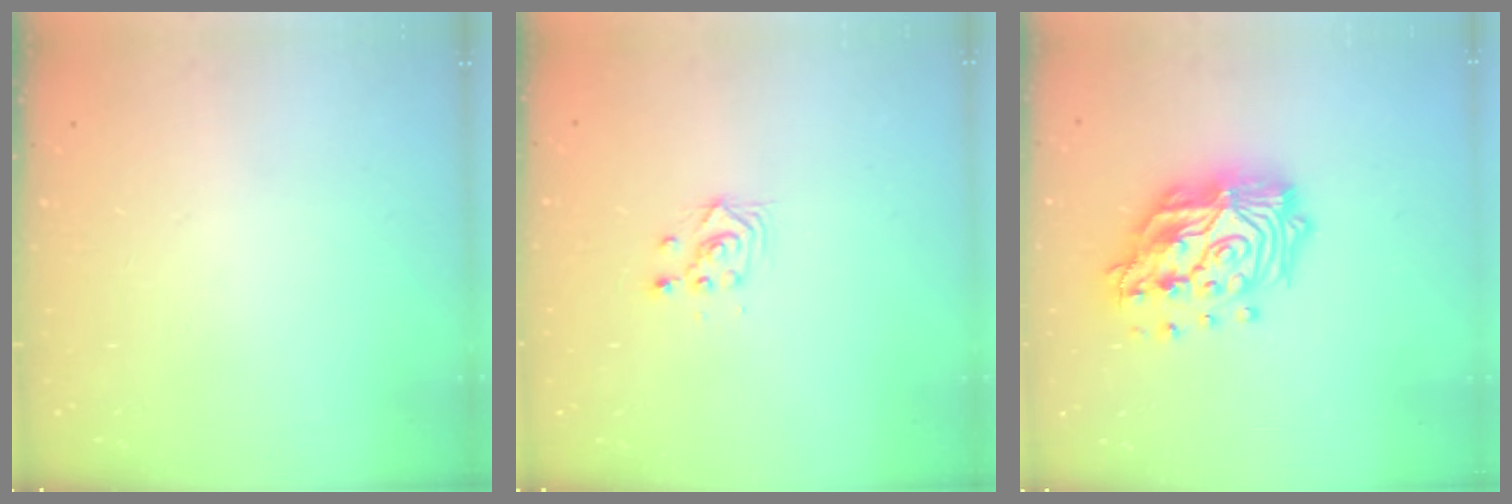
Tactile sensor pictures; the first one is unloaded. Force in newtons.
{"total": 3.0, "press": 3.0, "slide": 0.1}
{"total": 21.5, "press": 21.3, "slide": 2.7}